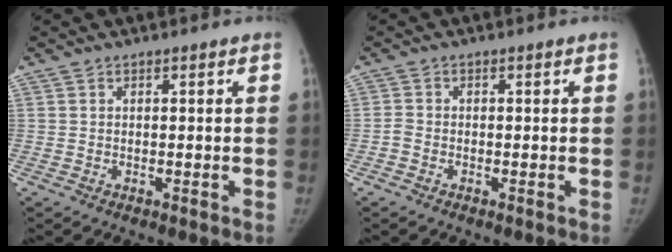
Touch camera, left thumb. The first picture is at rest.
{"total": 1.4, "force": [-0.8, 1.0, 0.7], "torque": [-0.016, 0.002, -0.020]}